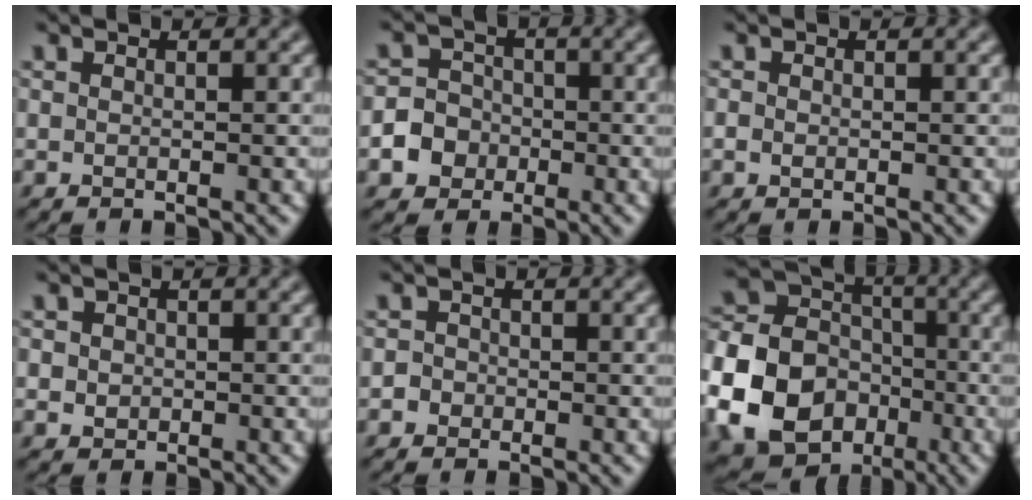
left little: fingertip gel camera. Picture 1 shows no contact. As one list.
[{"total": 5.4, "force": [-2.2, 4.8, 1.2], "torque": [-0.011, 0.001, -0.058]}, {"total": 0.8, "force": [-0.2, 0.7, 0.3], "torque": [-0.005, -0.001, -0.002]}, {"total": 2.3, "force": [0.4, 2.1, 1.0], "torque": [-0.009, 0.010, -0.001]}, {"total": 1.8, "force": [-0.6, 1.7, 0.4], "torque": [0.006, 0.012, -0.023]}, {"total": 16.3, "force": [-5.6, 13.5, 7.1], "torque": [-0.189, -0.024, -0.127]}]